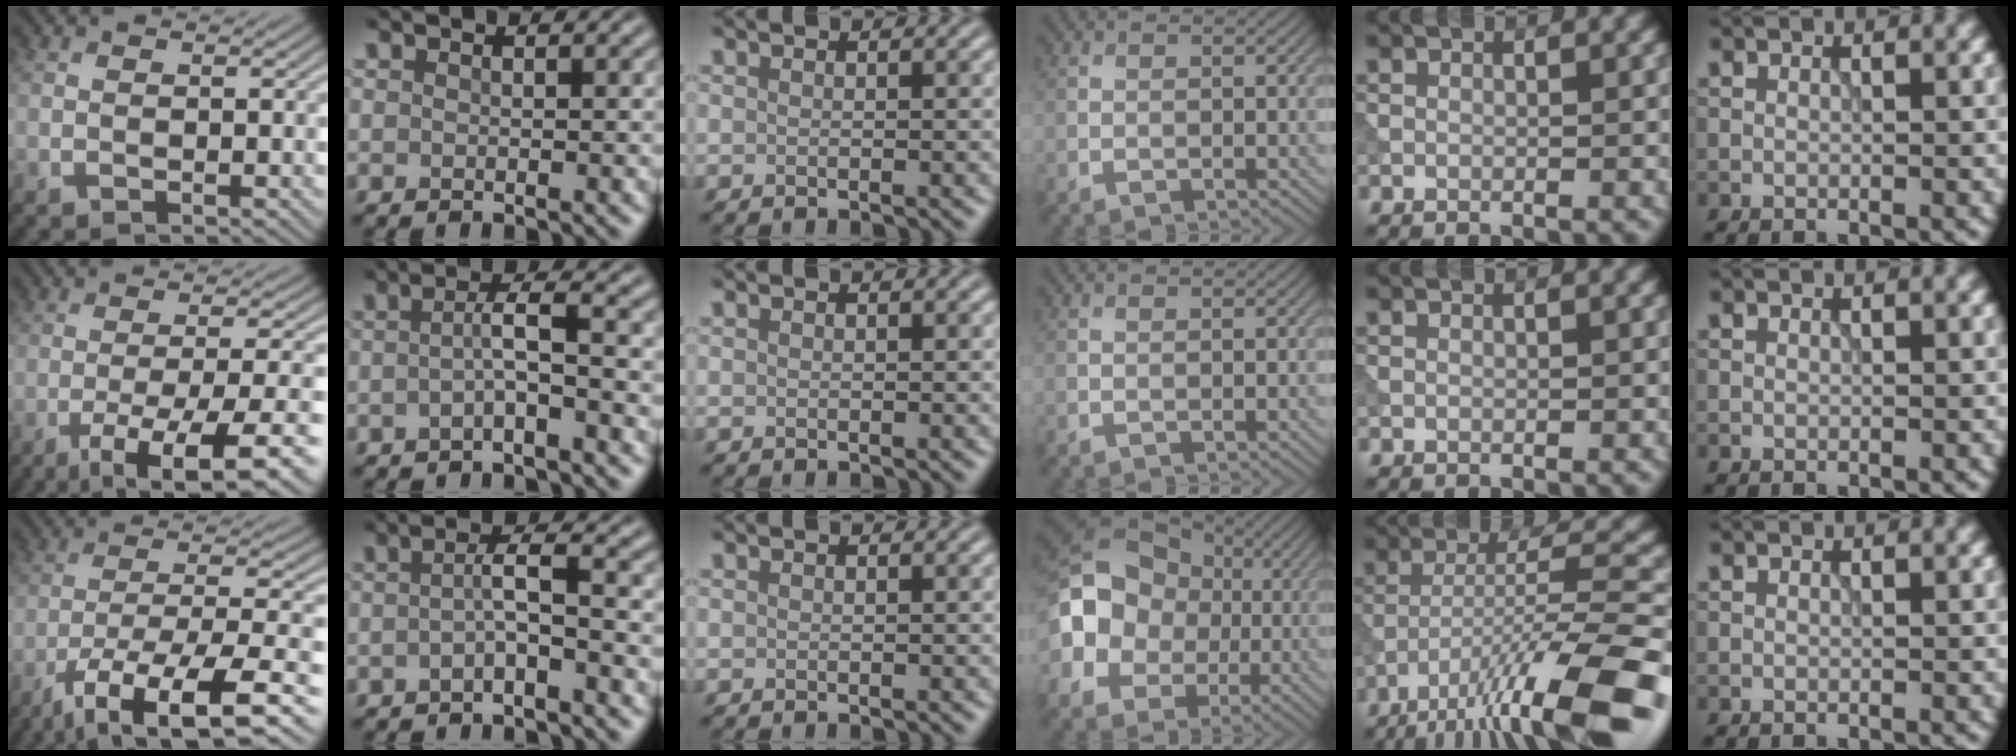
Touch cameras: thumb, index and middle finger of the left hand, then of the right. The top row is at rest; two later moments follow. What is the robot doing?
{"motion": "extract", "object": "tissue"}